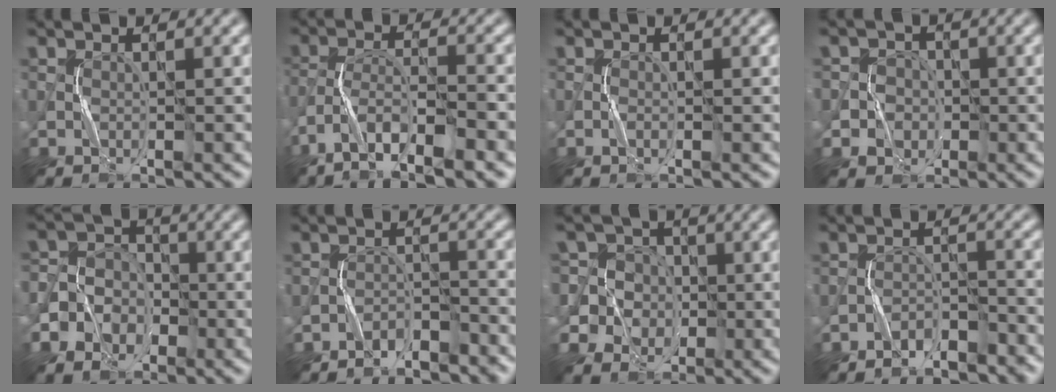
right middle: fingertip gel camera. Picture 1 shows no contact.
{"total": 7.1, "force": [-5.2, 1.5, 4.6], "torque": [-0.085, 0.001, -0.093]}
{"total": 0.0}
{"total": 3.2, "force": [-0.9, 3.1, 0.3], "torque": [0.020, 0.007, -0.028]}
{"total": 6.9, "force": [-2.7, 6.1, 1.8], "torque": [-0.035, 0.009, -0.075]}
{"total": 2.8, "force": [-2.5, 1.1, 0.7], "torque": [-0.011, 0.005, -0.046]}
{"total": 9.2, "force": [0.3, 8.8, 2.7], "torque": [-0.087, 0.041, -0.021]}
{"total": 3.2, "force": [-2.7, 1.3, 0.9], "torque": [-0.015, 0.004, -0.051]}